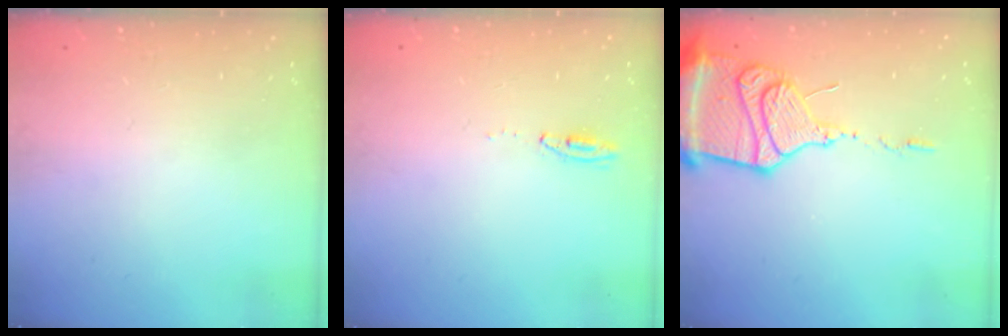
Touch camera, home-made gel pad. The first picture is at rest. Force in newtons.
{"total": 3.4, "press": 2.9, "slide": 1.7}
{"total": 16.9, "press": 16.8, "slide": 1.8}